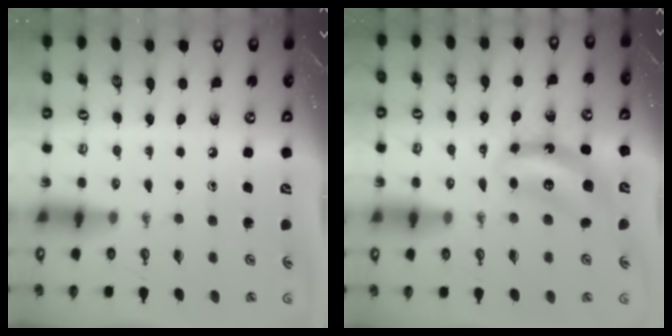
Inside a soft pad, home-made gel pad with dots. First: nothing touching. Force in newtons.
{"total": 6.8, "press": 6.8, "slide": 0.2}